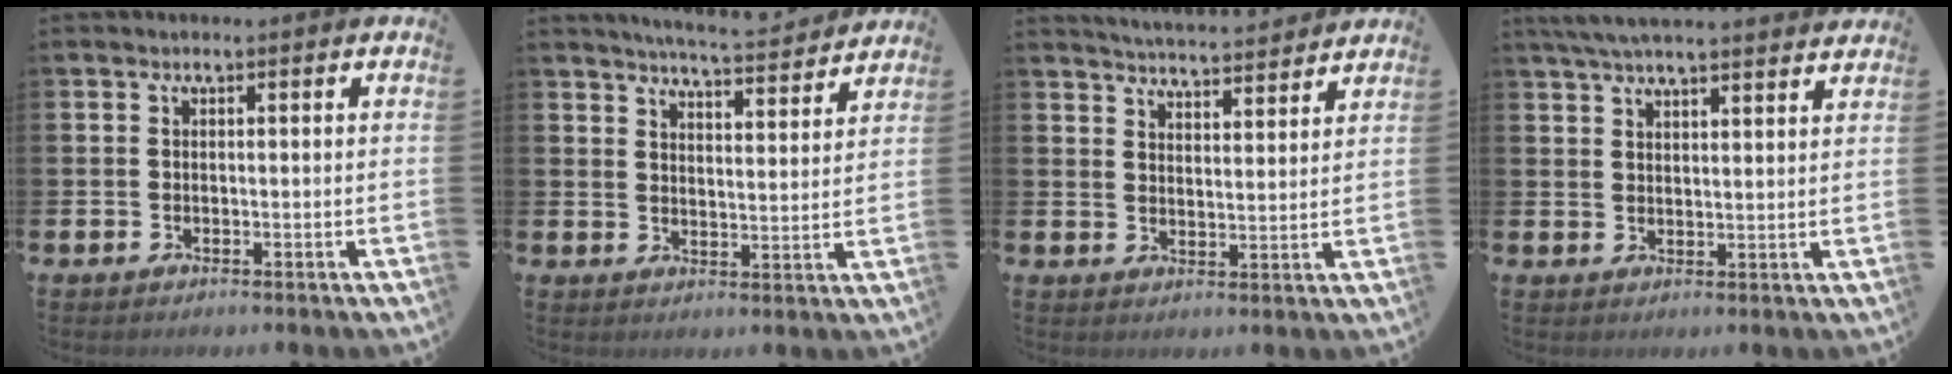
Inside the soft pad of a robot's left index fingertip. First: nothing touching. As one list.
[{"total": 5.9, "force": [5.9, -0.2, 1.0], "torque": [-0.022, -0.042, 0.100]}, {"total": 5.2, "force": [5.2, 0.1, 0.3], "torque": [-0.014, -0.036, 0.092]}, {"total": 5.5, "force": [5.2, 0.3, 1.8], "torque": [-0.050, -0.016, 0.096]}]